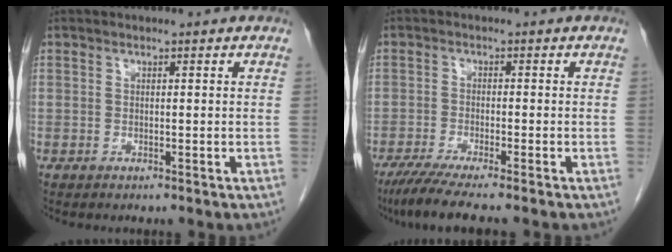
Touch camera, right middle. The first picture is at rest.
{"total": 6.7, "force": [-5.3, -0.3, 4.1], "torque": [-0.064, -0.019, -0.089]}